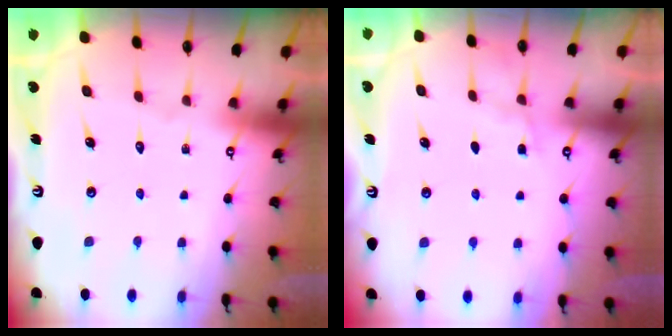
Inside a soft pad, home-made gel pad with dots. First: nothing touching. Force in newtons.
{"total": 3.8, "press": 3.7, "slide": 0.5}